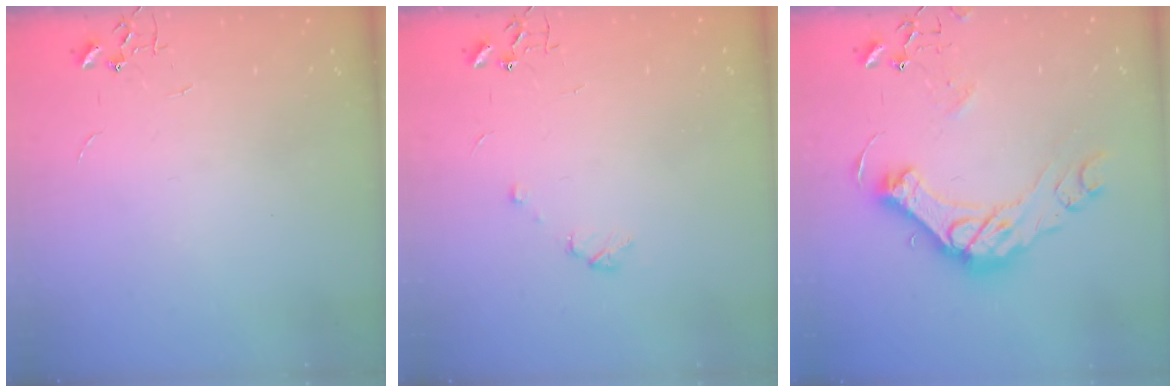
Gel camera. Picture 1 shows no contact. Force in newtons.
{"total": 5.5, "press": 5.4, "slide": 0.6}
{"total": 18.8, "press": 18.7, "slide": 1.8}